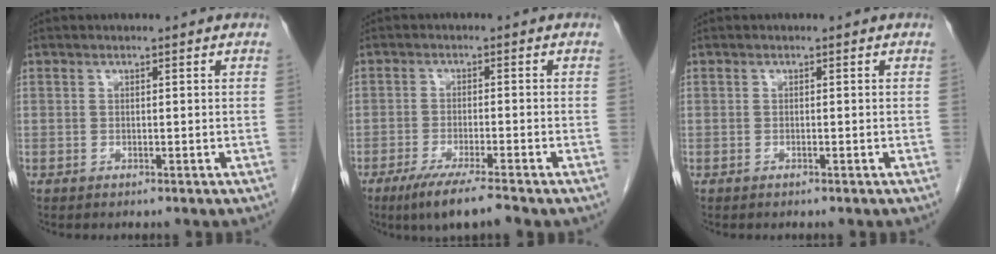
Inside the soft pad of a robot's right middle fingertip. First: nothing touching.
{"total": 6.7, "force": [-4.9, -0.1, 4.6], "torque": [-0.082, -0.018, -0.084]}
{"total": 0.0}